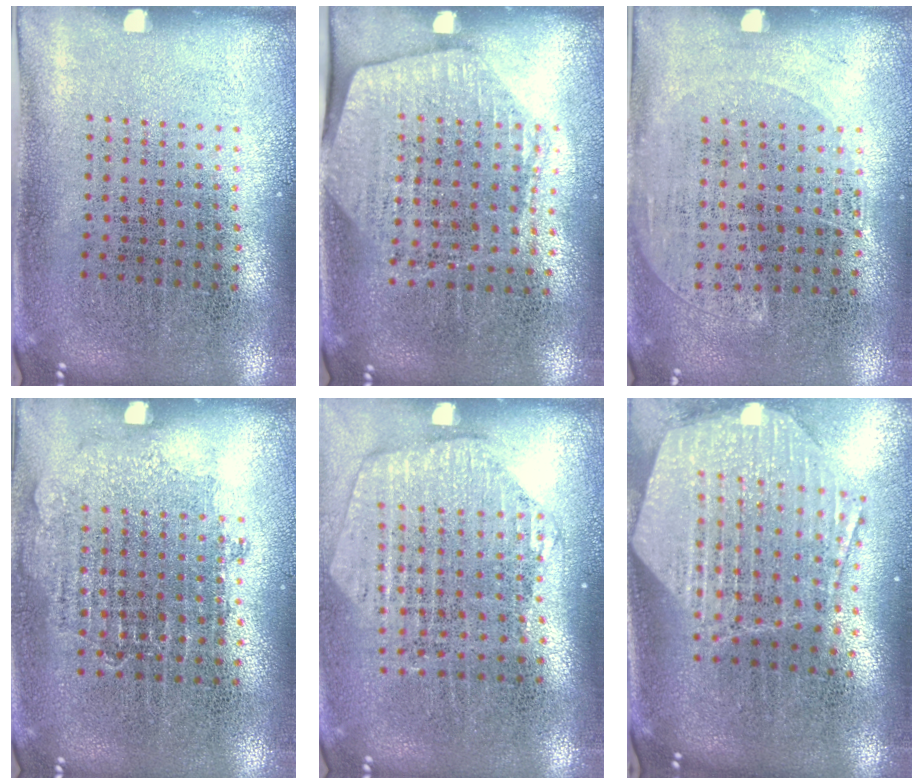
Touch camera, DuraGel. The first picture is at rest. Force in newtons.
{"total": 1.6, "press": 1.4, "slide": 0.7}
{"total": 1.3, "press": 1.0, "slide": 0.7}
{"total": 0.8, "press": 0.7, "slide": 0.3}
{"total": 1.8, "press": 1.7, "slide": 0.6}
{"total": 2.9, "press": 2.3, "slide": 1.8}